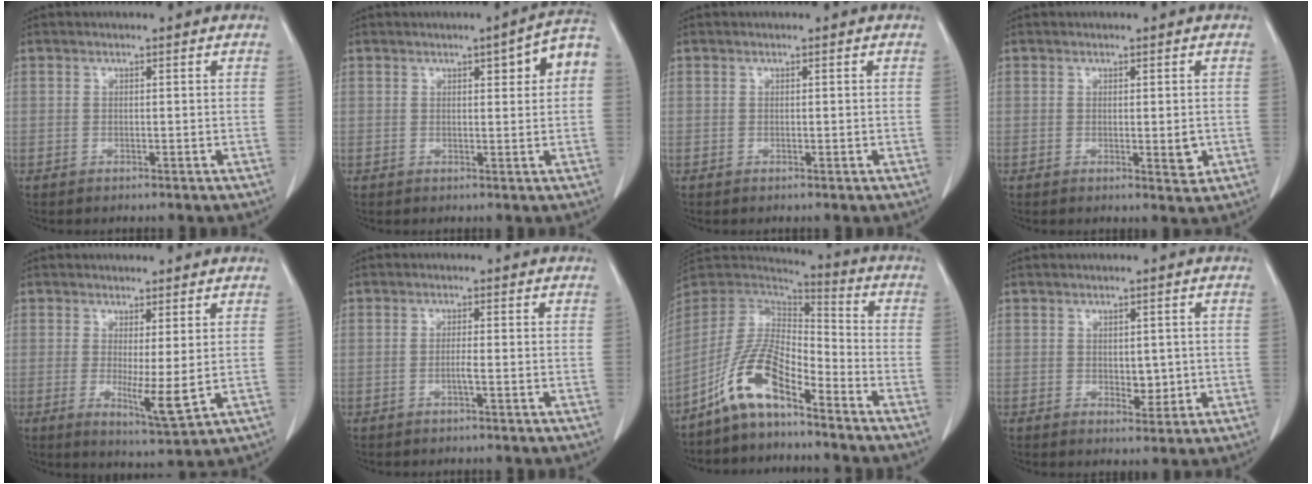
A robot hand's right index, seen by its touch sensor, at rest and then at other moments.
{"total": 5.8, "force": [1.7, 0.9, 5.5], "torque": [-0.072, 0.017, 0.018]}
{"total": 0.0}
{"total": 2.5, "force": [-0.3, 0.7, 2.4], "torque": [-0.038, -0.008, 0.000]}
{"total": 5.7, "force": [-0.1, 0.5, 5.7], "torque": [-0.101, -0.022, 0.004]}
{"total": 1.3, "force": [-0.4, -0.2, 1.2], "torque": [-0.021, 0.001, -0.005]}
{"total": 11.2, "force": [-7.3, 3.1, 7.9], "torque": [-0.170, 0.012, -0.143]}
{"total": 2.9, "force": [-0.1, 1.8, 2.3], "torque": [-0.028, -0.004, 0.008]}